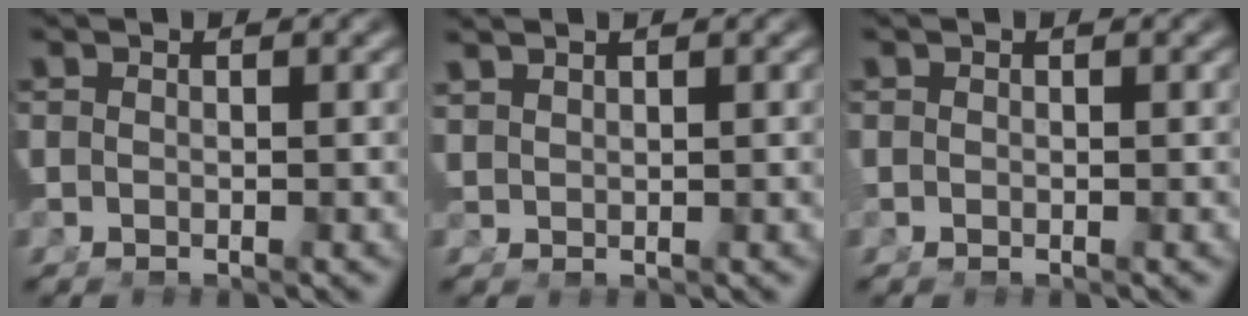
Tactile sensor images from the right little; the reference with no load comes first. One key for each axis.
{"total": 1.5, "fx": 1.4, "fy": 0.2, "fz": 0.6, "tx": -0.006, "ty": 0.005, "tz": 0.031}
{"total": 0.7, "fx": 0.0, "fy": 0.6, "fz": 0.4, "tx": -0.015, "ty": -0.004, "tz": 0.001}